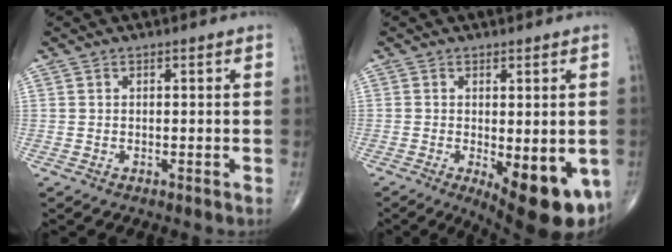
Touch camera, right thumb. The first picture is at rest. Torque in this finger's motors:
{"motor_torque": [-0.08, 0.79, 0.19, -0.21, 0.08]}